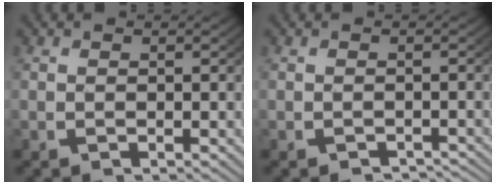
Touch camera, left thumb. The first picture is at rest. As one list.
[{"total": 2.8, "force": [-2.7, 0.5, 0.5], "torque": [-0.004, -0.007, -0.039]}]